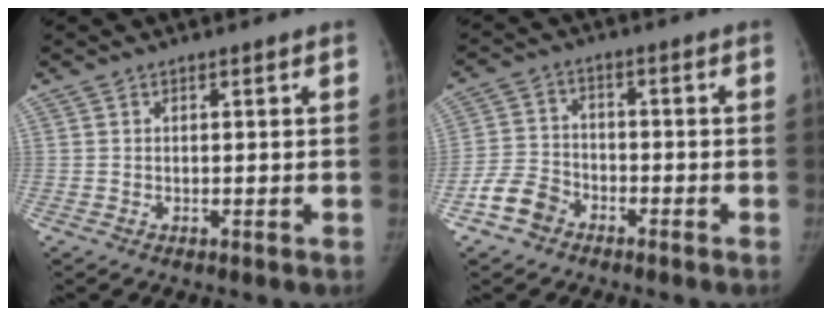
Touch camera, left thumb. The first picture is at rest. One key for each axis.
{"total": 6.5, "fx": -4.1, "fy": 4.5, "fz": 2.2, "tx": -0.035, "ty": 0.022, "tz": -0.083}